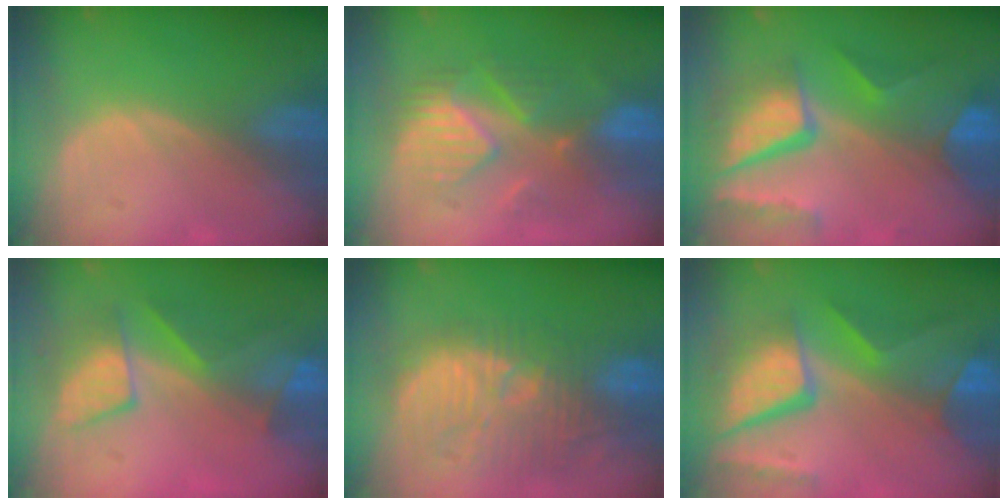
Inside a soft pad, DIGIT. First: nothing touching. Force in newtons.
{"total": 8.6, "press": 8.6, "slide": 0.3}
{"total": 11.1, "press": 9.1, "slide": 6.3}
{"total": 8.1, "press": 7.6, "slide": 2.7}
{"total": 12.3, "press": 11.7, "slide": 3.8}
{"total": 12.0, "press": 9.9, "slide": 6.8}